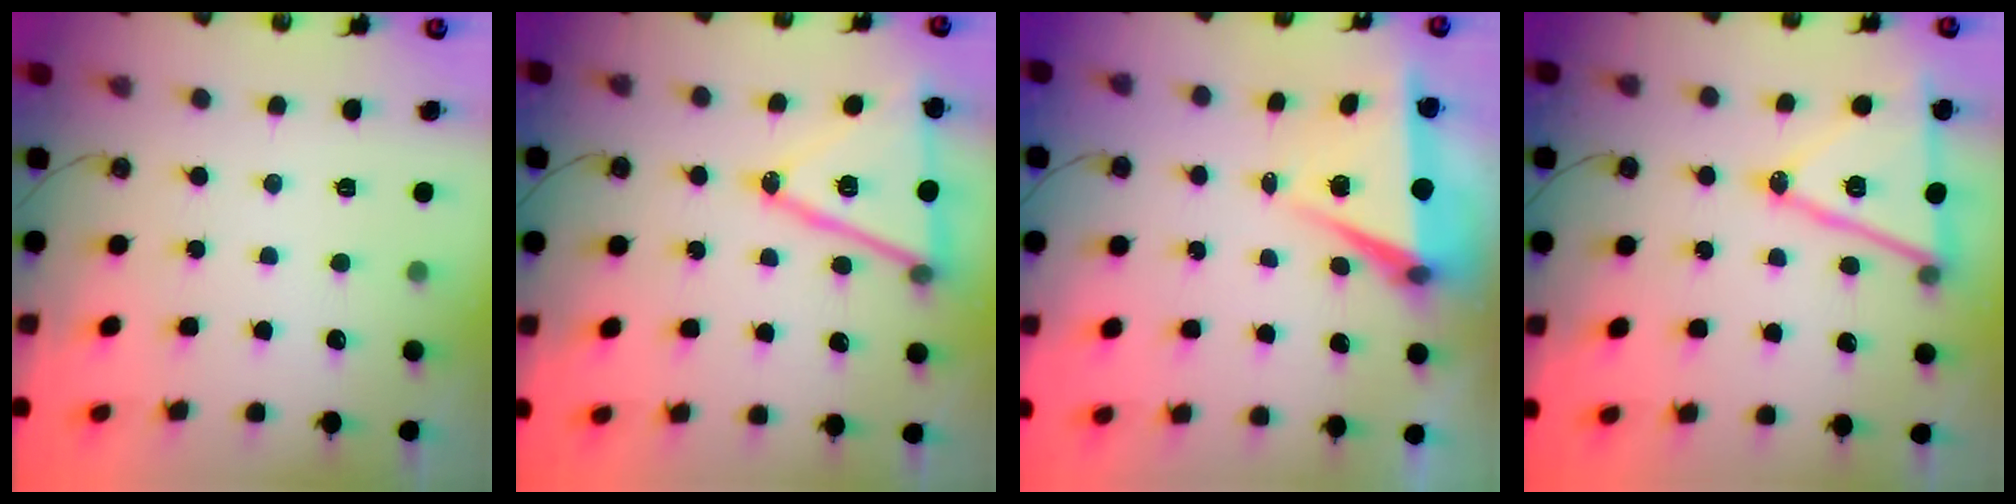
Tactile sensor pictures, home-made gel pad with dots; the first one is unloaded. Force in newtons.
{"total": 16.7, "press": 16.3, "slide": 3.6}
{"total": 7.0, "press": 5.4, "slide": 4.4}
{"total": 15.4, "press": 14.9, "slide": 3.8}